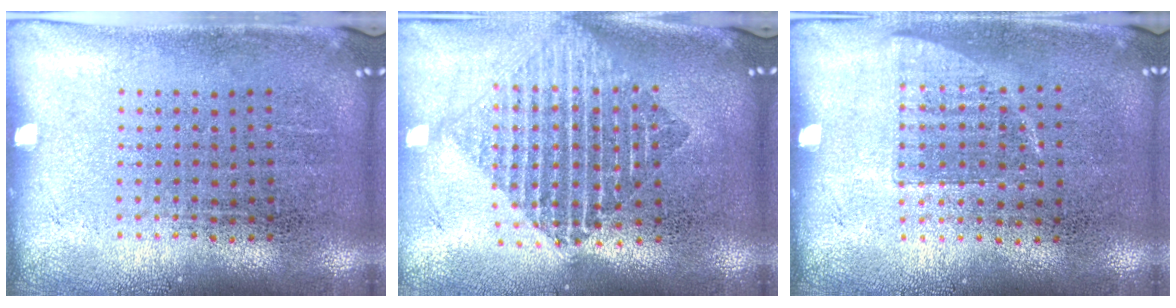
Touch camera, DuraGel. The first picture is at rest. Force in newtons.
{"total": 1.9, "press": 1.6, "slide": 1.0}
{"total": 0.7, "press": 0.7, "slide": 0.2}